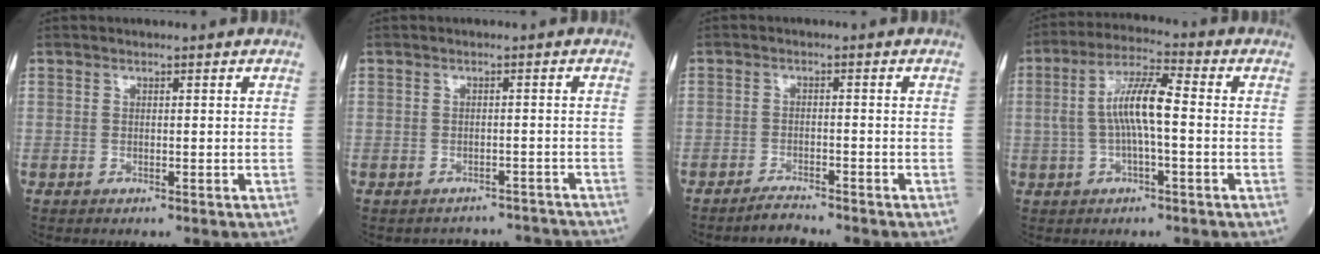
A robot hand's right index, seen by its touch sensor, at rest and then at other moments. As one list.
[{"total": 6.0, "force": [-5.8, 1.5, -0.8], "torque": [0.014, 0.023, -0.061]}, {"total": 2.0, "force": [-2.0, -0.2, 0.0], "torque": [-0.003, -0.011, -0.034]}, {"total": 8.4, "force": [-0.1, 1.6, 8.3], "torque": [-0.165, 0.022, -0.006]}]